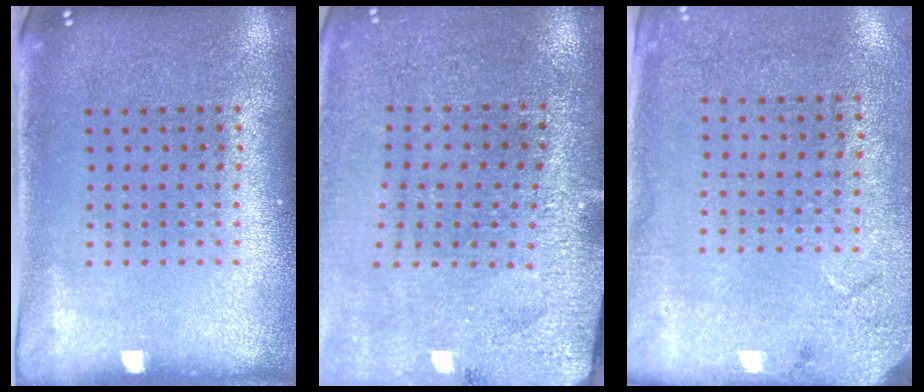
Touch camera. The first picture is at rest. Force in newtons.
{"total": 3.0, "press": 3.0, "slide": 0.4}
{"total": 2.7, "press": 2.2, "slide": 1.6}